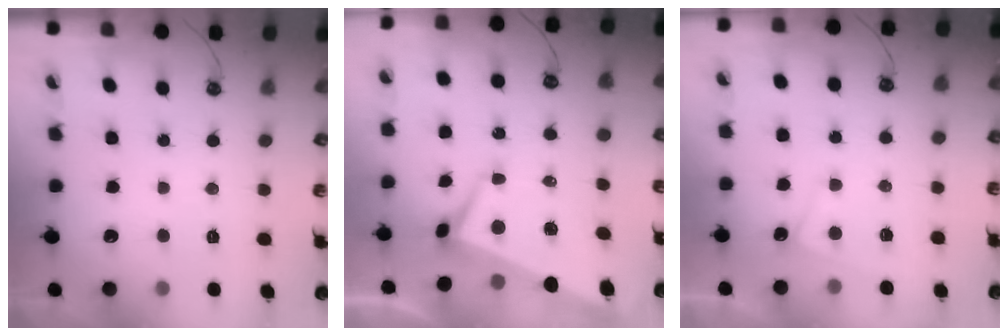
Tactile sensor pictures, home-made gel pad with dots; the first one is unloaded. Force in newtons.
{"total": 1.7, "press": 1.1, "slide": 1.3}
{"total": 3.6, "press": 3.6, "slide": 0.3}